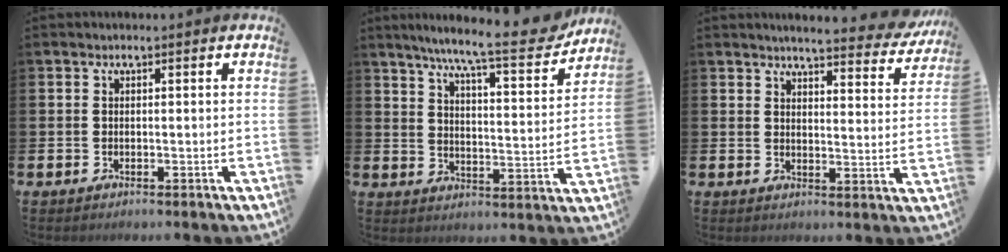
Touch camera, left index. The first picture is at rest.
{"total": 10.0, "force": [8.6, 0.6, 5.1], "torque": [-0.107, -0.053, 0.140]}
{"total": 4.5, "force": [4.3, 0.2, 1.2], "torque": [-0.031, -0.033, 0.069]}